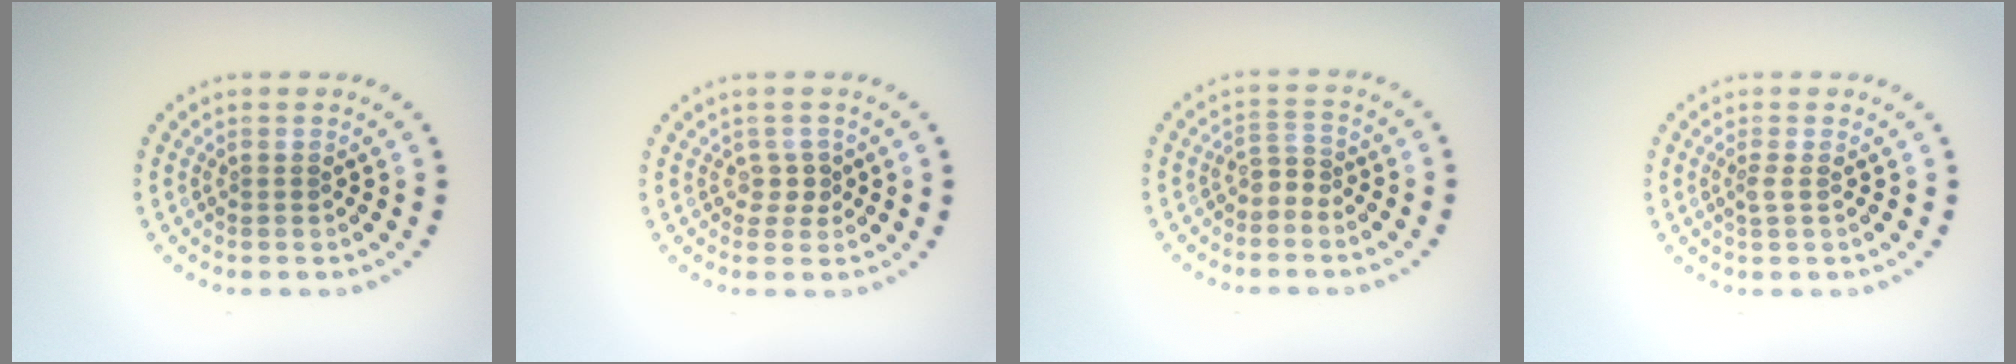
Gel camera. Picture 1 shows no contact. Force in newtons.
{"total": 1.3, "press": 0.9, "slide": 0.9}
{"total": 1.5, "press": 1.0, "slide": 1.1}
{"total": 0.9, "press": 0.7, "slide": 0.6}